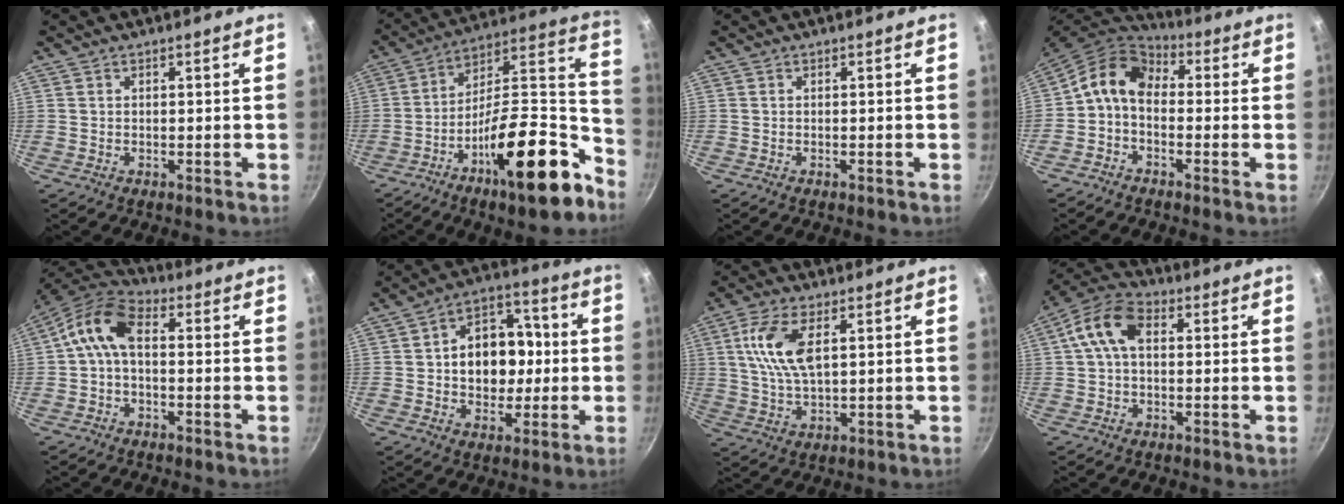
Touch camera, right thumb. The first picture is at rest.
{"total": 24.5, "force": [-13.8, 8.2, 18.4], "torque": [-0.220, 0.100, -0.230]}
{"total": 0.0}
{"total": 9.7, "force": [-0.5, 6.9, 6.9], "torque": [-0.125, 0.041, -0.034]}
{"total": 8.9, "force": [0.1, 5.2, 7.2], "torque": [-0.134, 0.033, -0.017]}
{"total": 14.1, "force": [0.2, 10.6, 9.4], "torque": [-0.094, 0.022, -0.005]}
{"total": 10.0, "force": [2.9, 4.5, 8.5], "torque": [-0.167, -0.001, 0.056]}
{"total": 9.7, "force": [1.8, 5.9, 7.4], "torque": [-0.139, 0.026, 0.015]}